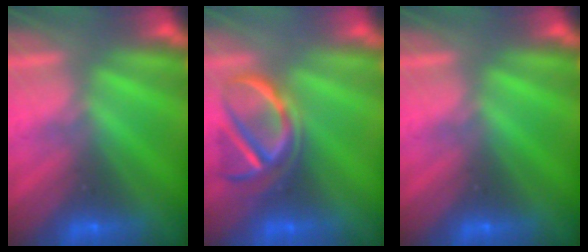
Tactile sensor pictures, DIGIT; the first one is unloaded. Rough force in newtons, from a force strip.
{"total": 3.6}
{"total": 0.0}